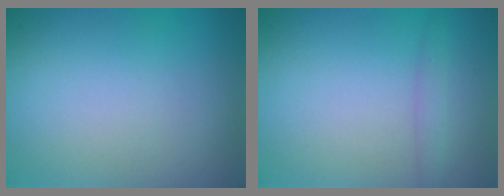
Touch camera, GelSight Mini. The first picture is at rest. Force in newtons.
{"total": 1.1, "press": 1.1, "slide": 0.1}